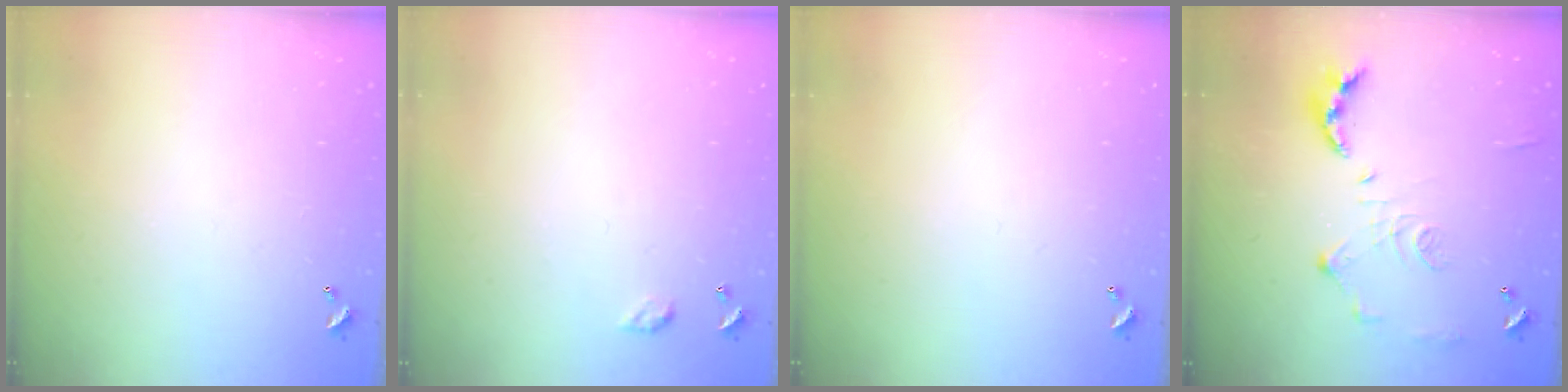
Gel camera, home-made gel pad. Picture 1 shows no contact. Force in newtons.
{"total": 3.2, "press": 3.2, "slide": 0.4}
{"total": 0.0}
{"total": 10.7, "press": 10.6, "slide": 0.5}